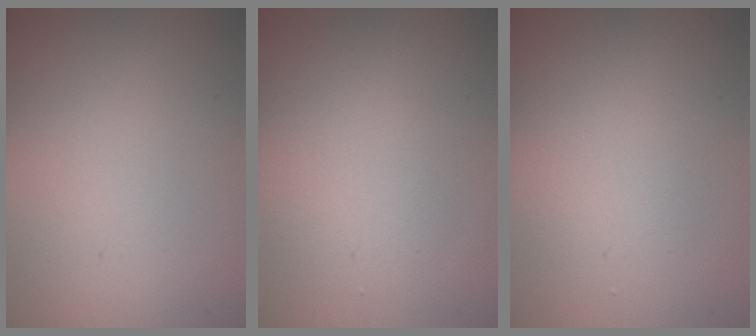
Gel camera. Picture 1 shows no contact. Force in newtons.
{"total": 2.7, "press": 2.7, "slide": 0.1}
{"total": 2.4, "press": 2.4, "slide": 0.1}